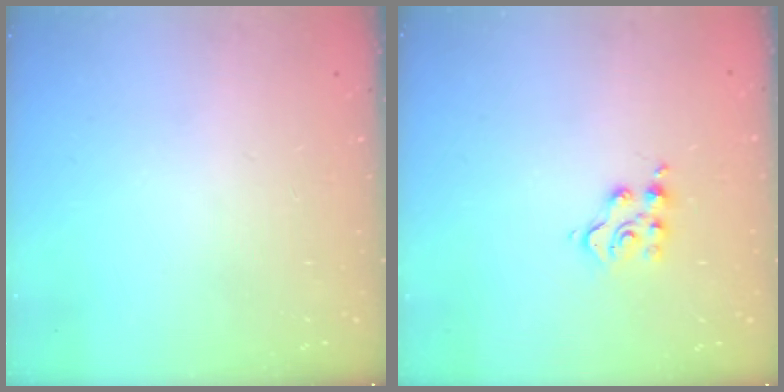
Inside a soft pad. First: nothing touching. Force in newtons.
{"total": 4.8, "press": 4.8, "slide": 0.5}